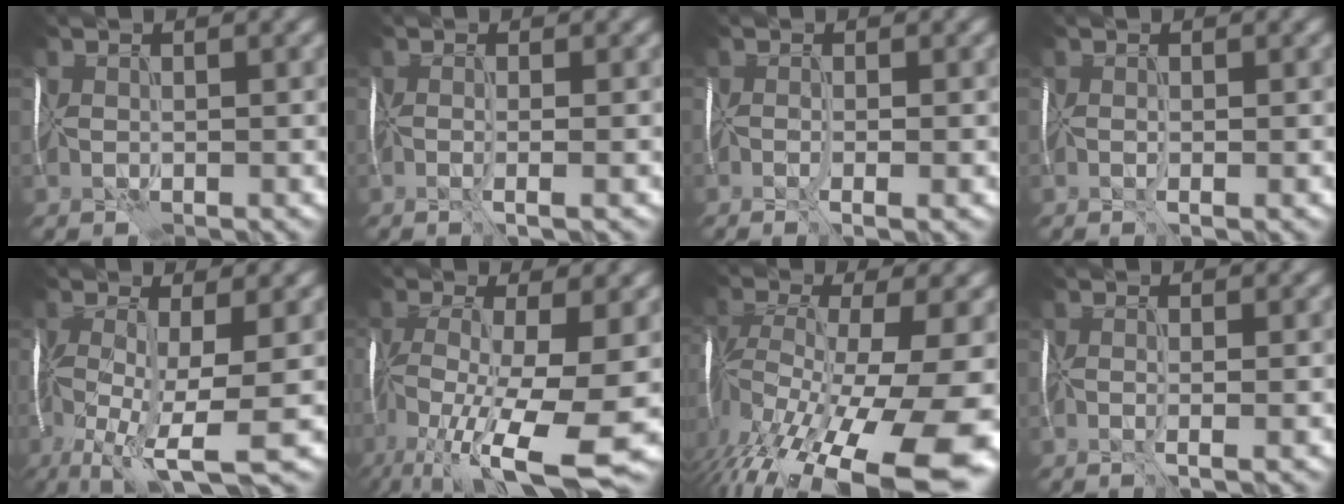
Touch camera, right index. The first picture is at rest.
{"total": 2.1, "force": [-0.9, 0.4, 1.8], "torque": [-0.026, -0.004, -0.006]}
{"total": 2.6, "force": [-1.3, 0.6, 2.2], "torque": [-0.034, -0.003, -0.007]}
{"total": 1.1, "force": [-0.4, 0.2, 1.0], "torque": [-0.013, -0.002, 0.003]}
{"total": 10.1, "force": [-4.0, 2.7, 8.9], "torque": [-0.195, -0.016, -0.063]}
{"total": 13.6, "force": [-5.3, 4.5, 11.7], "torque": [-0.243, -0.009, -0.077]}
{"total": 17.0, "force": [-7.8, 6.9, 13.5], "torque": [-0.249, -0.052, -0.099]}
{"total": 1.8, "force": [-0.7, 0.5, 1.6], "torque": [-0.016, -0.002, -0.002]}